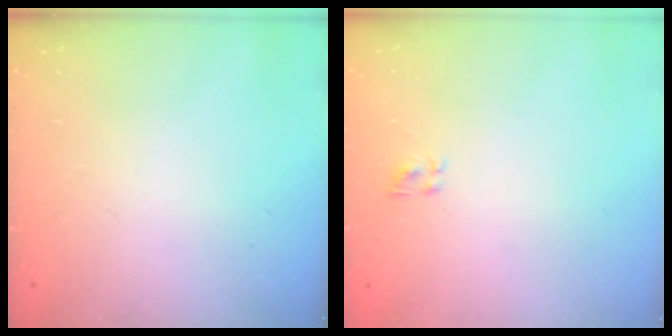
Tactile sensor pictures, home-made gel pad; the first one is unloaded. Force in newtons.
{"total": 1.2, "press": 1.0, "slide": 0.6}